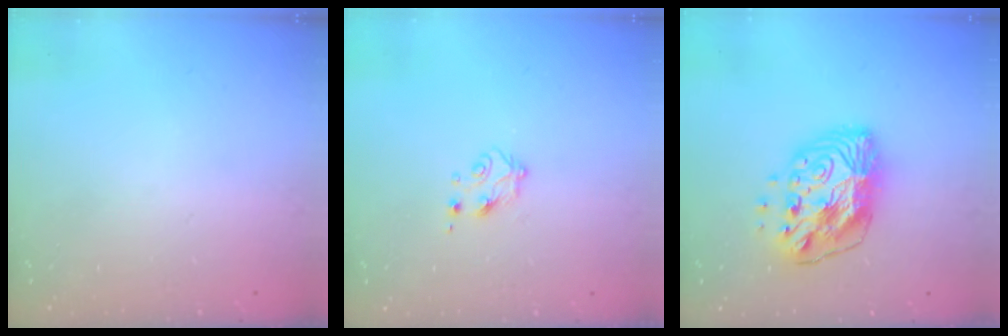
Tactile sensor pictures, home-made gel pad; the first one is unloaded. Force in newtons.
{"total": 4.6, "press": 4.5, "slide": 0.6}
{"total": 13.1, "press": 13.0, "slide": 1.6}